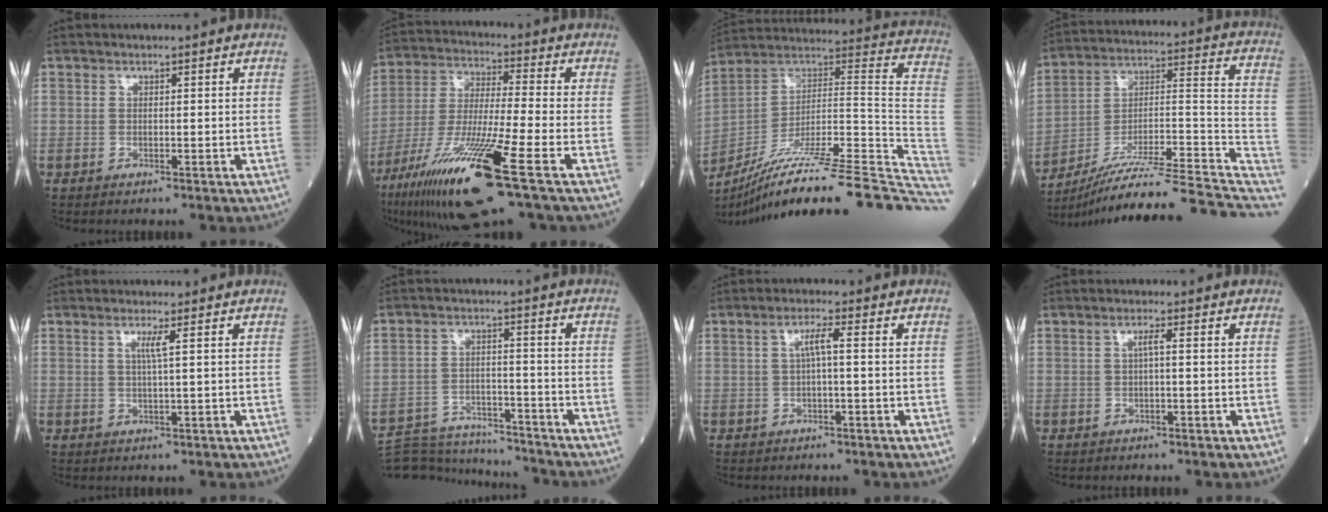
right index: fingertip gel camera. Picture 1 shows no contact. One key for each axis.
{"total": 18.8, "fx": -9.7, "fy": 0.5, "fz": 16.2, "tx": -0.318, "ty": -0.052, "tz": -0.177}
{"total": 36.0, "fx": -28.4, "fy": 1.2, "fz": 22.1, "tx": -0.215, "ty": -0.015, "tz": -0.419}
{"total": 25.8, "fx": -22.0, "fy": 0.1, "fz": 13.4, "tx": -0.158, "ty": 0.015, "tz": -0.337}
{"total": 1.9, "fx": 0.7, "fy": -0.5, "fz": 1.7, "tx": -0.037, "ty": -0.003, "tz": 0.013}
{"total": 14.1, "fx": -13.7, "fy": 2.7, "fz": 2.2, "tx": -0.040, "ty": 0.013, "tz": -0.206}
{"total": 2.7, "fx": 0.2, "fy": 0.1, "fz": 2.7, "tx": -0.051, "ty": 0.007, "tz": 0.005}
{"total": 1.4, "fx": 0.1, "fy": 0.0, "fz": 1.4, "tx": -0.026, "ty": 0.003, "tz": 0.001}